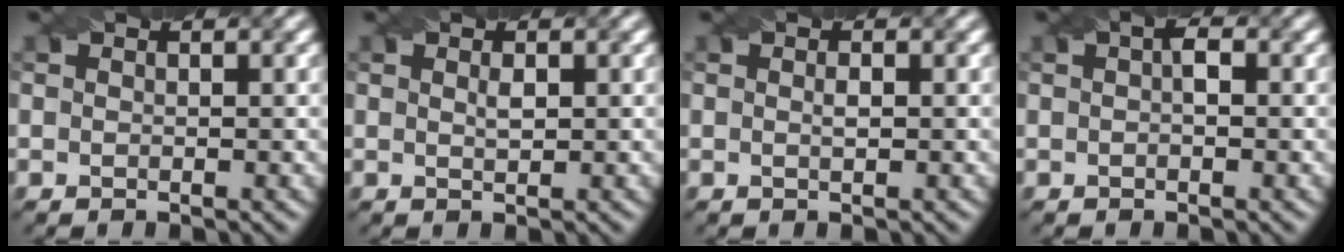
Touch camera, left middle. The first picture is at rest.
{"total": 1.0, "force": [0.3, 0.3, 0.9], "torque": [-0.018, 0.001, 0.007]}
{"total": 0.8, "force": [0.0, 0.2, 0.8], "torque": [-0.013, -0.001, 0.003]}
{"total": 1.3, "force": [0.0, 0.6, 1.2], "torque": [-0.022, 0.005, 0.001]}